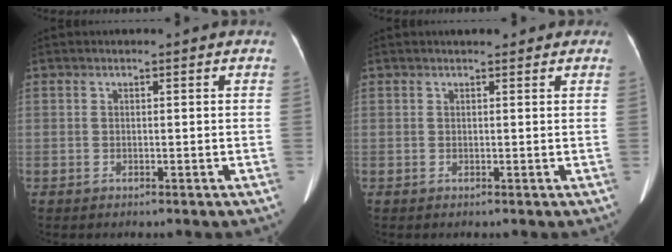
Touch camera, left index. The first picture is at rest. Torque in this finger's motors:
{"motor_torque": [0.54, -0.51, -0.01, 0.02]}